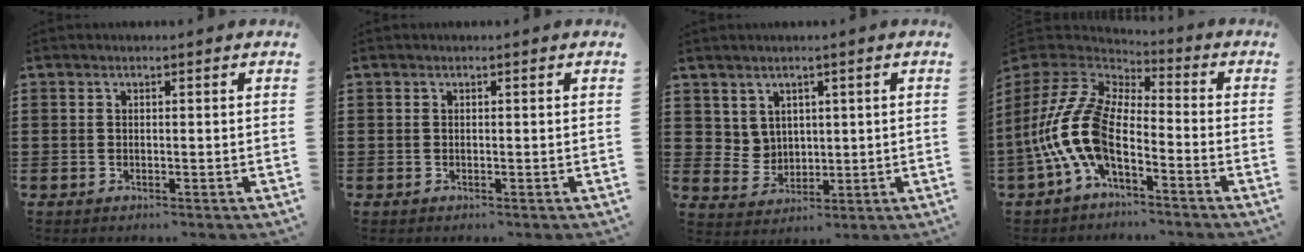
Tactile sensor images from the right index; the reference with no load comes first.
{"total": 0.0}
{"total": 4.0, "force": [2.8, 2.9, 0.5], "torque": [-0.024, 0.001, 0.053]}
{"total": 12.1, "force": [-3.5, 6.0, 9.9], "torque": [-0.253, -0.014, -0.079]}